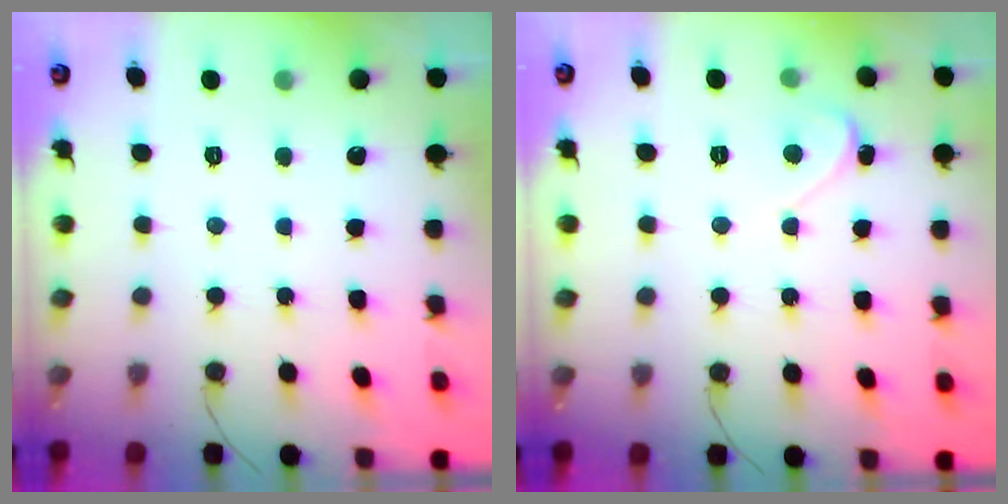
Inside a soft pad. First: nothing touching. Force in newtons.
{"total": 2.1, "press": 2.1, "slide": 0.2}